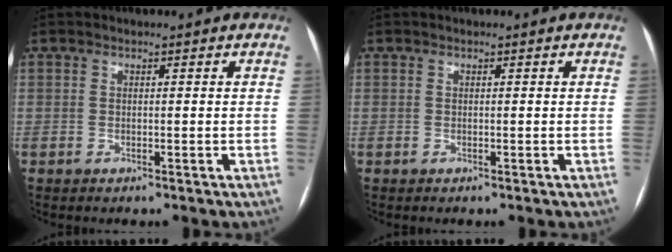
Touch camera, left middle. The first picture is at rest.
{"total": 0.0}